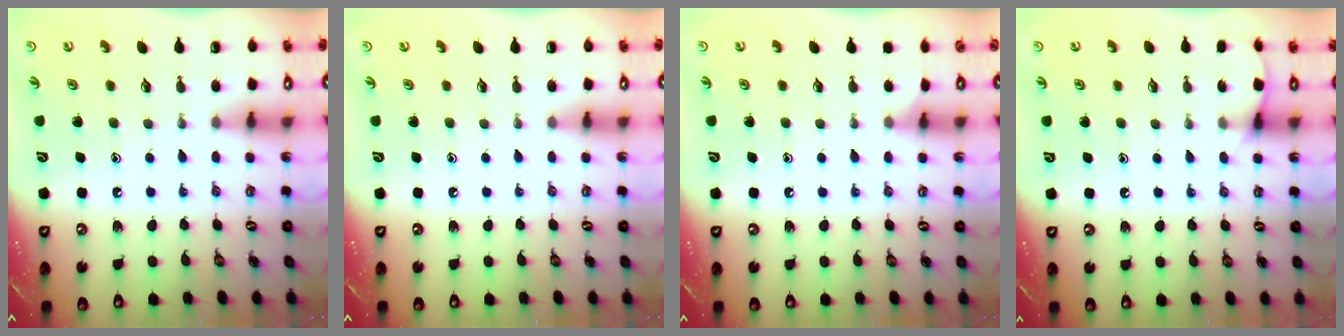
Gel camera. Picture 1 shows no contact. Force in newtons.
{"total": 0.0}
{"total": 5.0, "press": 5.0, "slide": 0.6}
{"total": 6.0, "press": 5.9, "slide": 0.7}